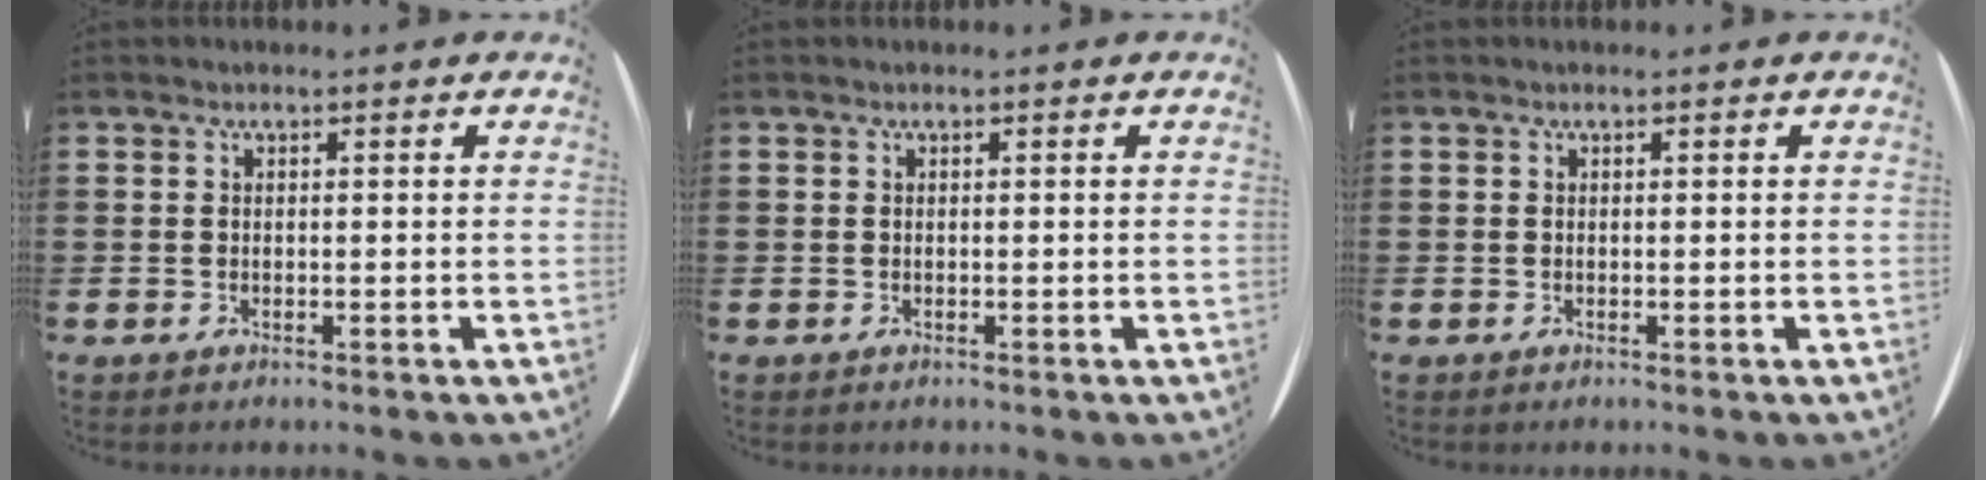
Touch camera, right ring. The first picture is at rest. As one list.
[{"total": 0.0}, {"total": 0.0}]